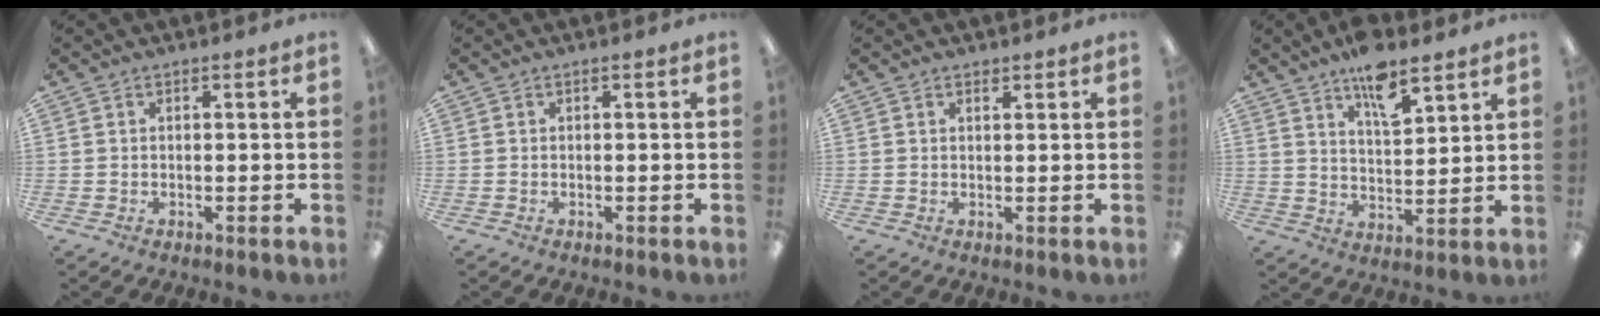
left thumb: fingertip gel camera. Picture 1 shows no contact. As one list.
[{"total": 0.0}, {"total": 1.0, "force": [0.9, 0.4, 0.3], "torque": [-0.006, 0.000, 0.017]}, {"total": 9.8, "force": [7.2, 3.4, 5.7], "torque": [-0.083, -0.043, 0.124]}]